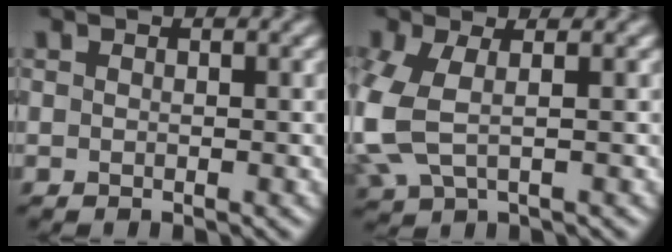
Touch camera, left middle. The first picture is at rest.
{"total": 5.2, "force": [-0.1, 2.9, 4.3], "torque": [-0.130, -0.003, -0.002]}